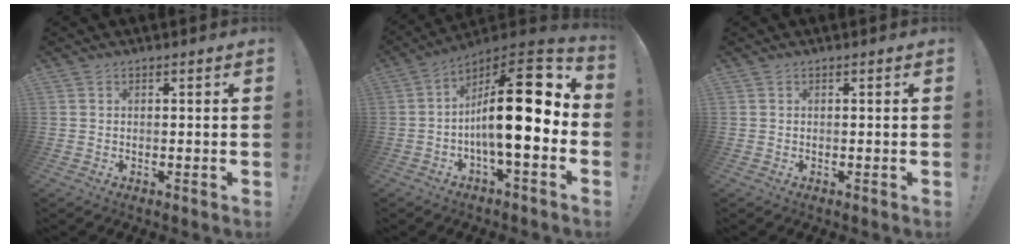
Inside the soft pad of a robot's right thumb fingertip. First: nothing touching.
{"total": 21.9, "force": [0.4, 6.4, 21.0], "torque": [-0.342, 0.000, 0.002]}
{"total": 0.0}